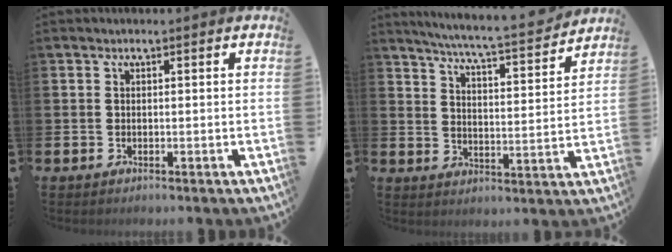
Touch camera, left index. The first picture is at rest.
{"total": 6.6, "force": [6.2, -0.2, 2.2], "torque": [-0.060, -0.051, 0.103]}